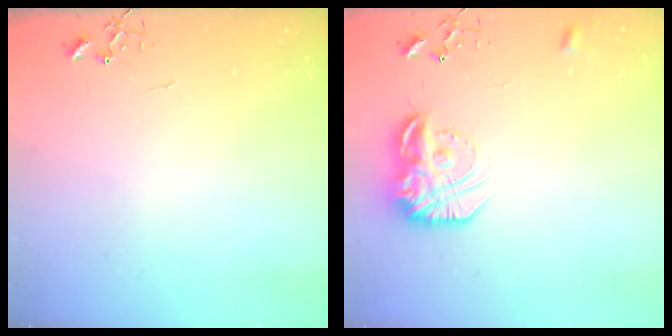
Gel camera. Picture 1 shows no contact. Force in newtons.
{"total": 18.3, "press": 18.2, "slide": 1.3}